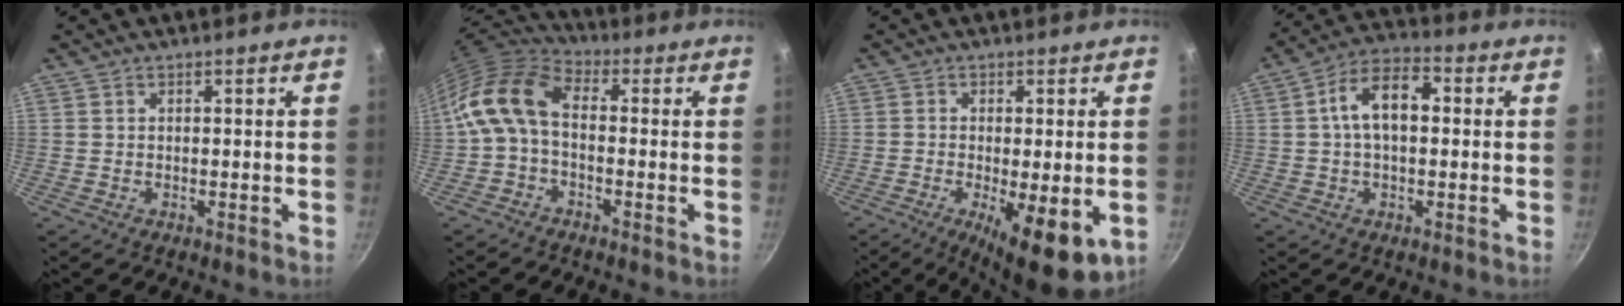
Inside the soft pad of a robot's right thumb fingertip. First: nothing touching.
{"total": 11.8, "force": [-0.2, 7.0, 9.4], "torque": [-0.185, 0.033, -0.021]}
{"total": 13.1, "force": [-4.3, 4.2, 11.6], "torque": [-0.160, -0.019, -0.053]}
{"total": 10.3, "force": [1.3, 5.7, 8.4], "torque": [-0.146, 0.028, 0.015]}